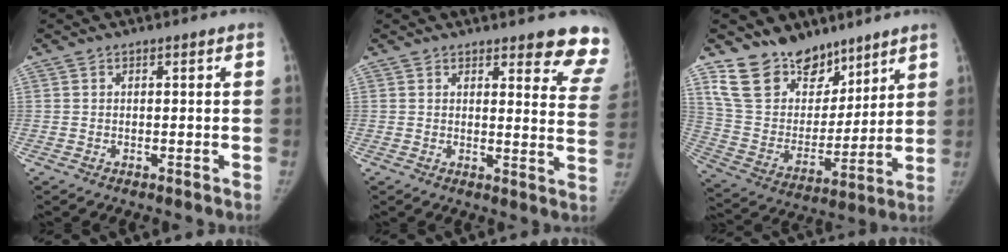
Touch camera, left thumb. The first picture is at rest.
{"total": 11.0, "force": [9.7, 2.4, 4.5], "torque": [-0.010, -0.070, 0.085]}
{"total": 17.4, "force": [13.0, 10.3, 5.2], "torque": [-0.041, -0.081, 0.247]}